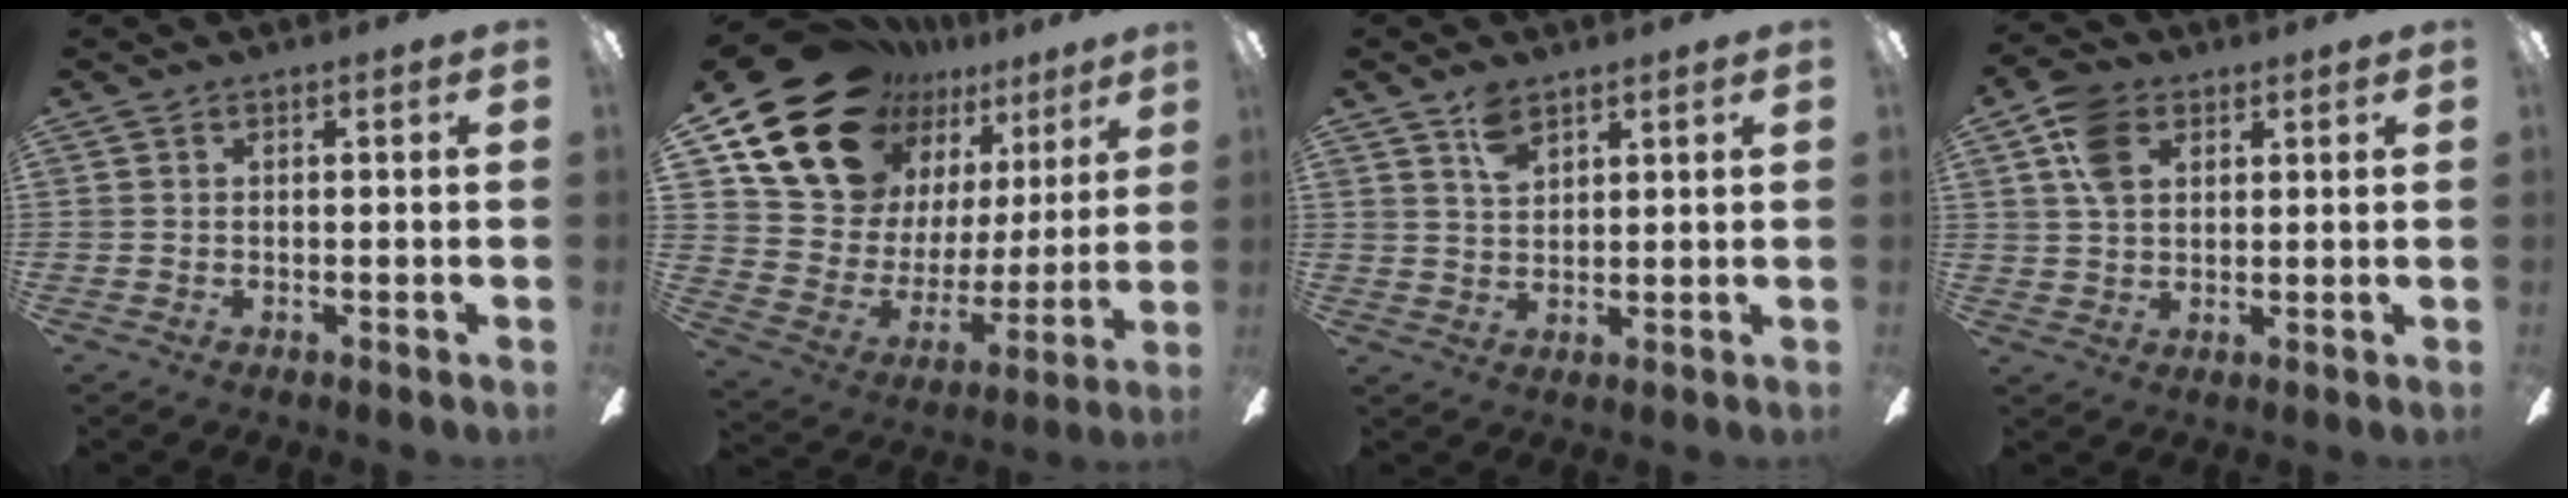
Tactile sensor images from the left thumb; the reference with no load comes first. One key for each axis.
{"total": 20.9, "fx": 15.4, "fy": 12.0, "fz": 7.6, "tx": -0.156, "ty": -0.103, "tz": 0.298}
{"total": 4.7, "fx": 3.2, "fy": 2.5, "fz": 2.4, "tx": -0.039, "ty": -0.007, "tz": 0.057}
{"total": 8.7, "fx": 4.0, "fy": 6.0, "fz": 5.0, "tx": -0.094, "ty": 0.007, "tz": 0.078}